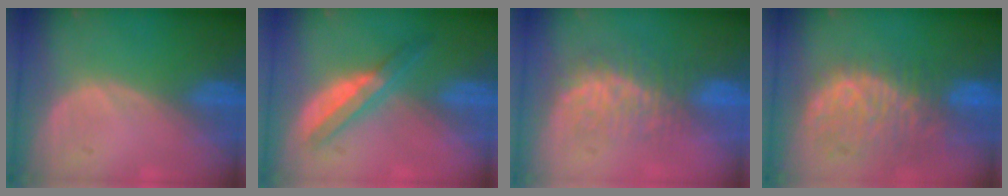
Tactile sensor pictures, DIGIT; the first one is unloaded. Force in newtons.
{"total": 5.2, "press": 5.0, "slide": 1.5}
{"total": 8.2, "press": 7.4, "slide": 3.5}
{"total": 10.8, "press": 9.4, "slide": 5.3}